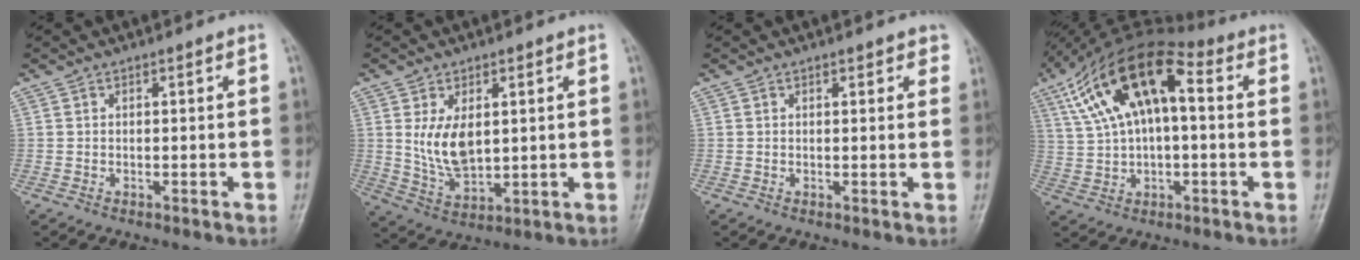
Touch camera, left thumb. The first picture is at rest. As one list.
[{"total": 8.2, "force": [1.8, 4.8, 6.4], "torque": [-0.105, -0.017, 0.047]}, {"total": 2.3, "force": [1.6, 1.1, 1.3], "torque": [0.001, -0.003, 0.014]}, {"total": 16.8, "force": [4.2, 8.2, 14.0], "torque": [-0.246, 0.037, 0.066]}]